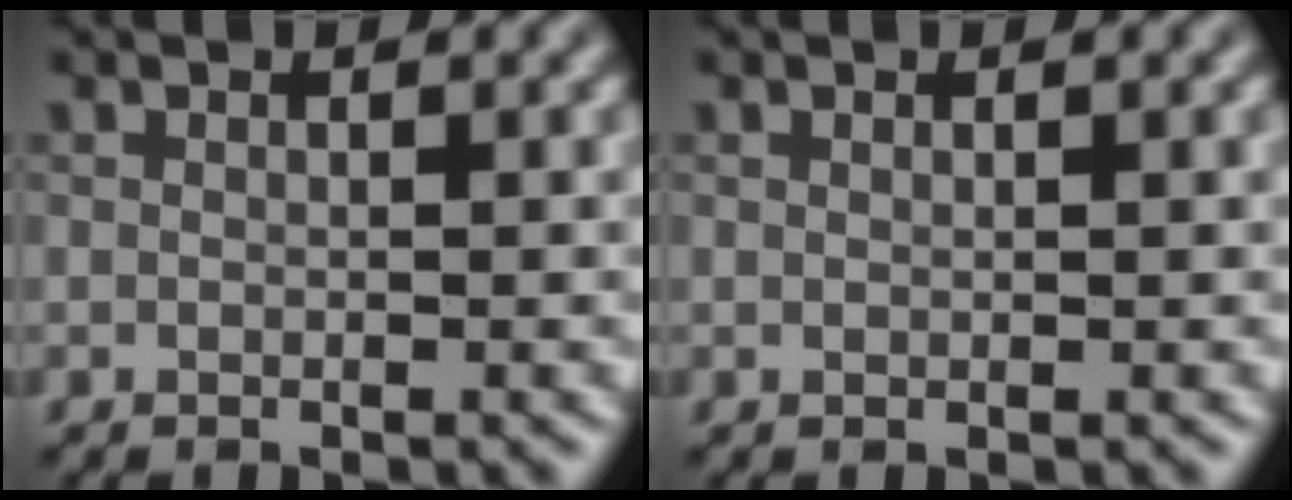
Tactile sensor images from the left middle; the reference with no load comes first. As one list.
[{"total": 0.0}]